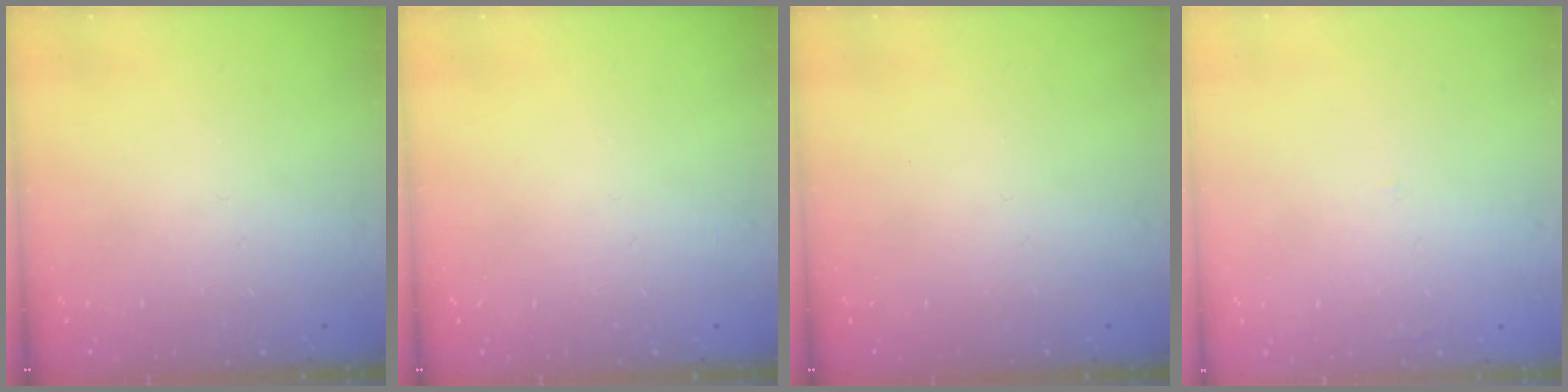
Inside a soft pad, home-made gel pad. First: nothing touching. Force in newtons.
{"total": 0.0}
{"total": 0.0}
{"total": 0.9, "press": 0.9, "slide": 0.1}